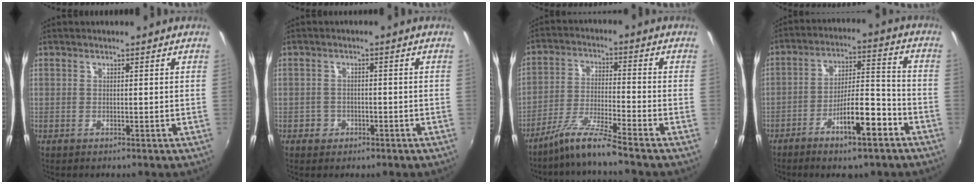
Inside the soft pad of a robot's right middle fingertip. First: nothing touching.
{"total": 3.0, "force": [-1.4, 2.6, 0.6], "torque": [-0.017, 0.001, -0.023]}
{"total": 7.2, "force": [-6.2, -1.4, 3.3], "torque": [-0.073, 0.002, -0.120]}
{"total": 10.7, "force": [-6.4, 2.5, 8.2], "torque": [-0.140, 0.014, -0.096]}